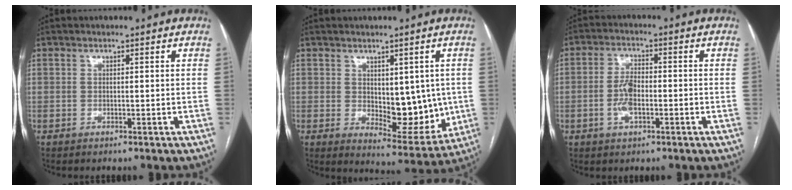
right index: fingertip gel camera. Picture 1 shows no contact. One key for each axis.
{"total": 9.9, "fx": 0.1, "fy": 4.9, "fz": 8.6, "tx": -0.104, "ty": -0.012, "tz": 0.021}
{"total": 5.0, "fx": -1.3, "fy": 2.1, "fz": 4.3, "tx": -0.092, "ty": 0.006, "tz": -0.023}